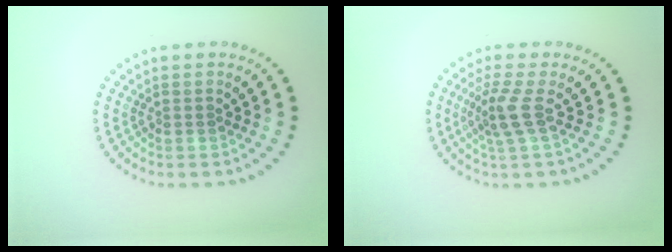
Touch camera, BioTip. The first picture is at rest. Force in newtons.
{"total": 2.8, "press": 2.1, "slide": 1.8}